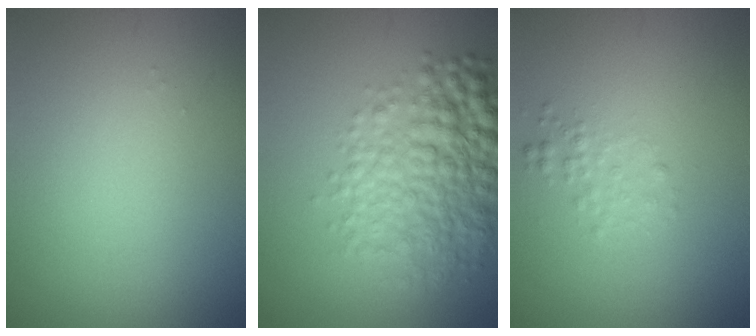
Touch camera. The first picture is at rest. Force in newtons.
{"total": 6.9, "press": 6.9, "slide": 0.1}
{"total": 1.3, "press": 1.3, "slide": 0.1}